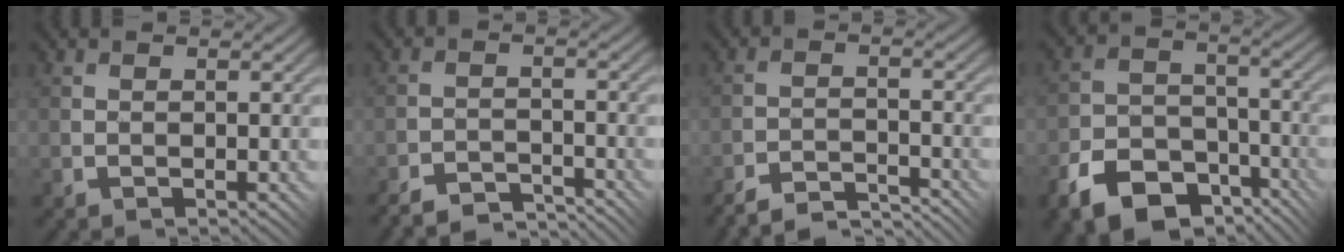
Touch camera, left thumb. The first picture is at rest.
{"total": 4.9, "force": [-4.9, 0.2, 0.7], "torque": [-0.010, 0.005, -0.089]}
{"total": 5.2, "force": [-5.1, -0.3, 0.9], "torque": [-0.018, 0.008, -0.094]}
{"total": 11.2, "force": [-7.4, 6.5, 5.4], "torque": [-0.119, -0.017, -0.131]}